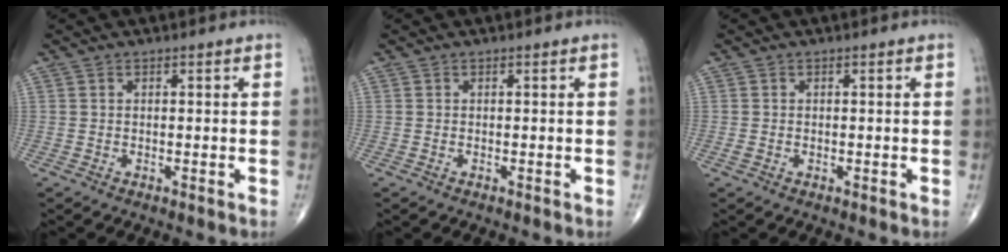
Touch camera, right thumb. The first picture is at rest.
{"total": 0.0}
{"total": 0.7, "force": [-0.2, 0.5, 0.4], "torque": [-0.014, 0.000, -0.003]}